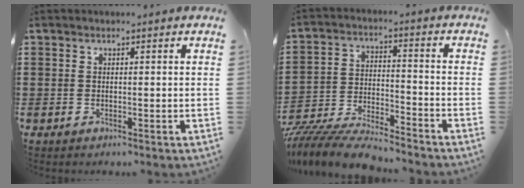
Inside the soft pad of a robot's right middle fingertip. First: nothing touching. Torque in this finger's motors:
{"motor_torque": [2.14, 0.00, 0.23, 0.17]}